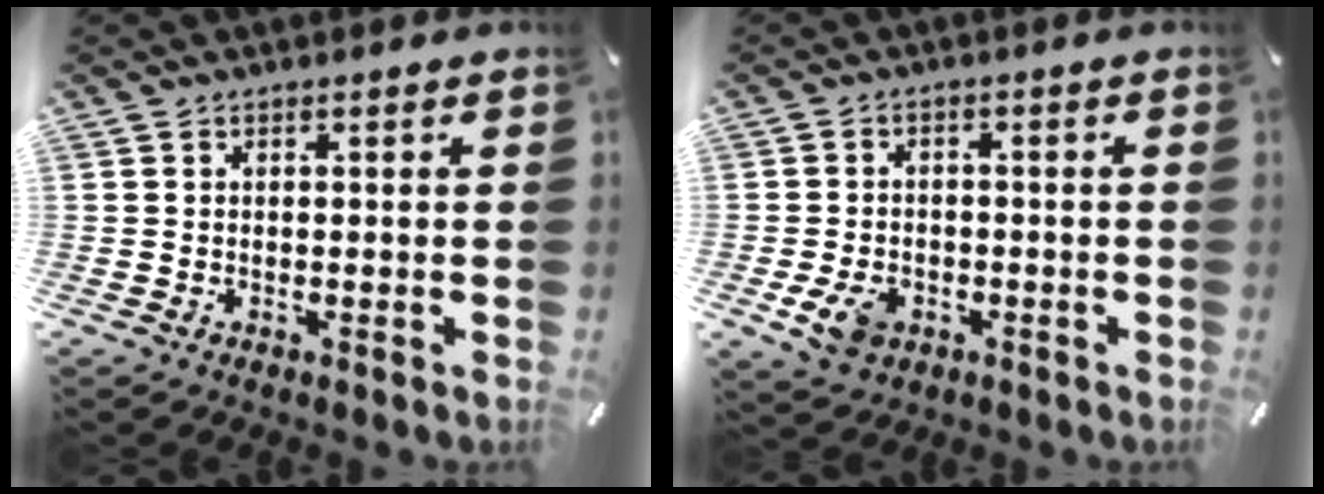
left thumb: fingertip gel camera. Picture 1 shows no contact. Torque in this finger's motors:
{"motor_torque": [0.46, 1.86, 0.10, -0.09, 0.25]}